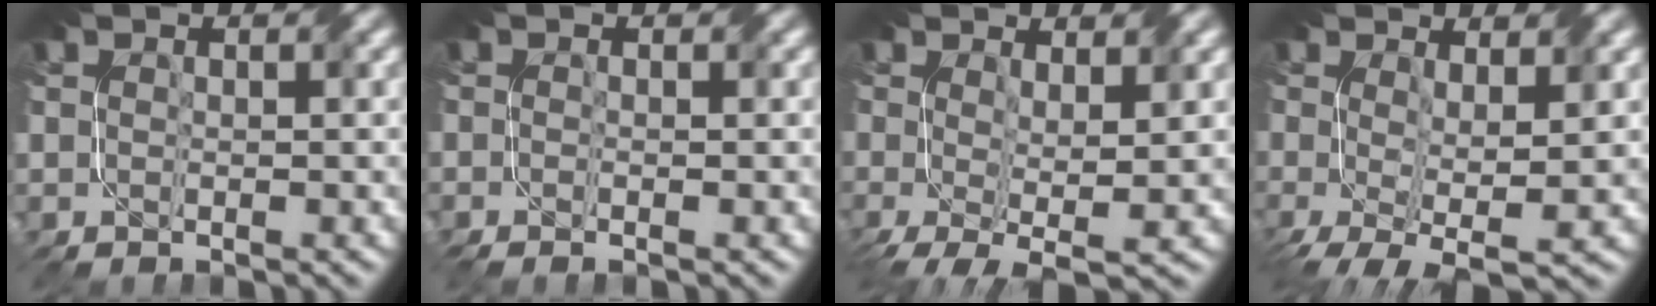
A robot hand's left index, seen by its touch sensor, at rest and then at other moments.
{"total": 1.3, "force": [-0.6, 0.3, 1.1], "torque": [-0.018, -0.010, -0.011]}
{"total": 4.9, "force": [0.0, 1.7, 4.6], "torque": [-0.086, -0.012, 0.000]}
{"total": 5.5, "force": [-0.3, 2.0, 5.1], "torque": [-0.100, -0.014, -0.002]}